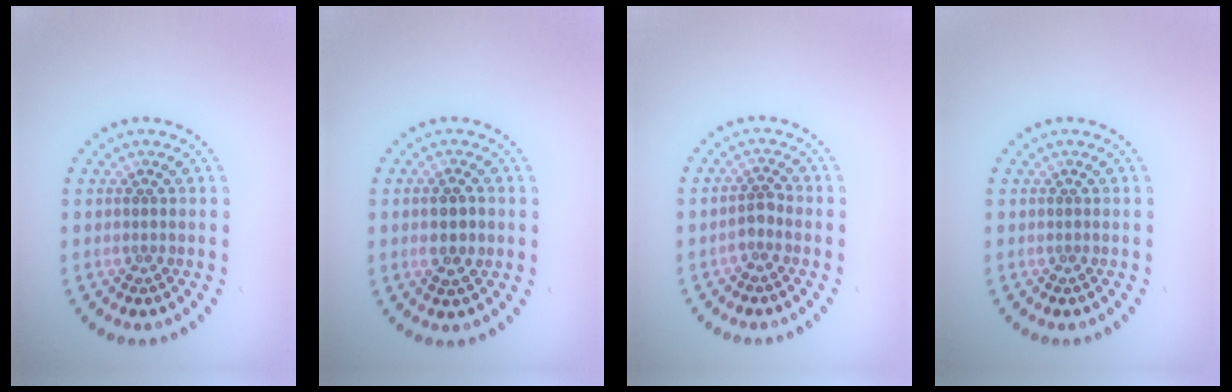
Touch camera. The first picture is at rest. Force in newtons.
{"total": 2.5, "press": 2.5, "slide": 0.2}
{"total": 1.3, "press": 1.1, "slide": 0.8}
{"total": 0.0}